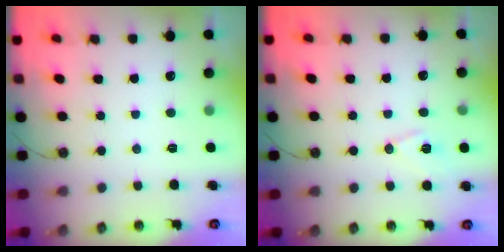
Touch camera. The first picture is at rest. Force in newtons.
{"total": 8.8, "press": 8.1, "slide": 3.6}